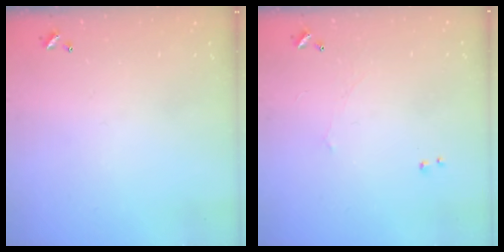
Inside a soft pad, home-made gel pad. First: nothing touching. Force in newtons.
{"total": 0.7, "press": 0.1, "slide": 0.7}